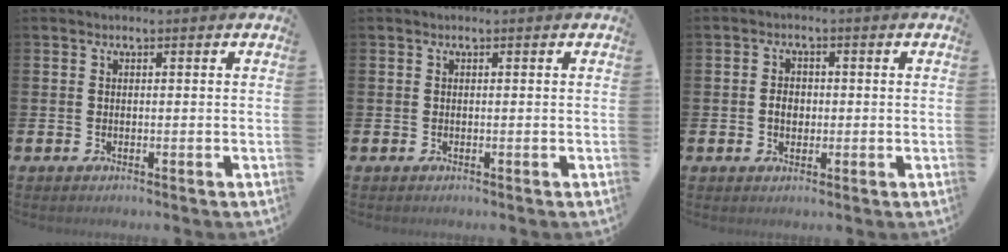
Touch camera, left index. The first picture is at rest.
{"total": 0.0}
{"total": 2.4, "force": [-0.2, 1.9, 1.4], "torque": [-0.012, 0.000, -0.011]}